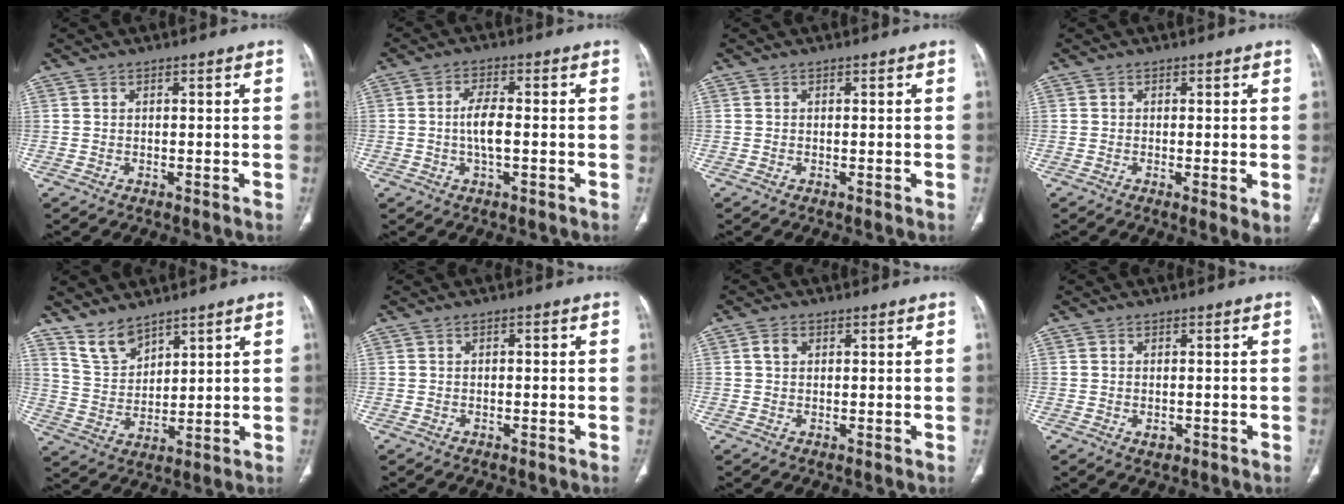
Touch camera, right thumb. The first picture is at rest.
{"total": 5.0, "force": [-0.6, 2.0, 4.6], "torque": [-0.093, 0.007, -0.014]}
{"total": 0.0}
{"total": 1.6, "force": [-0.2, 0.3, 1.5], "torque": [-0.034, -0.008, -0.005]}
{"total": 6.8, "force": [5.7, 2.8, 2.3], "torque": [-0.035, -0.036, 0.128]}
{"total": 0.8, "force": [0.0, 0.5, 0.7], "torque": [-0.008, 0.002, -0.001]}
{"total": 2.0, "force": [0.6, 1.5, 1.2], "torque": [-0.022, 0.005, 0.010]}
{"total": 1.6, "force": [-0.5, 1.1, 1.0], "torque": [-0.014, -0.001, -0.004]}